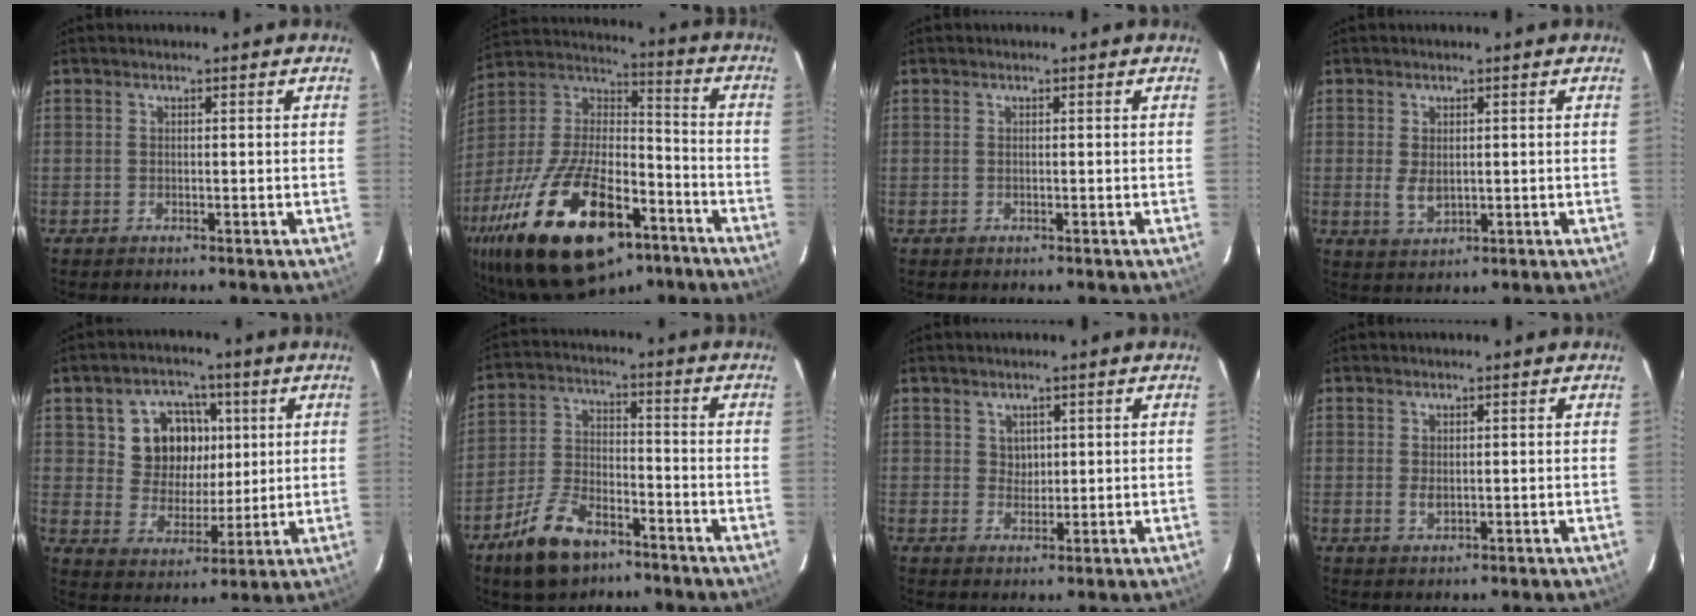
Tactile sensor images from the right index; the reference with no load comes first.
{"total": 31.4, "force": [-17.6, 14.2, 21.8], "torque": [-0.433, -0.014, -0.281]}
{"total": 0.0}
{"total": 3.6, "force": [0.1, 2.3, 2.8], "torque": [-0.052, -0.006, 0.006]}
{"total": 11.2, "force": [3.3, 9.7, 4.7], "torque": [-0.101, 0.020, 0.064]}
{"total": 11.7, "force": [-7.6, 5.7, 6.8], "torque": [-0.155, 0.003, -0.138]}
{"total": 2.4, "force": [1.4, 2.0, 0.4], "torque": [-0.001, 0.004, 0.026]}
{"total": 1.7, "force": [0.2, 1.1, 1.2], "torque": [-0.023, 0.000, 0.004]}